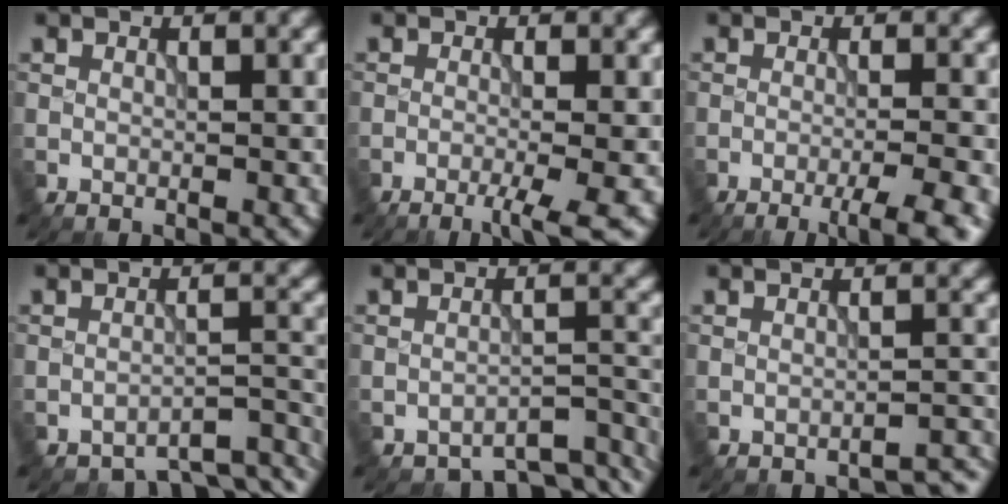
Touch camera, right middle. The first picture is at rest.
{"total": 3.0, "force": [-1.6, 0.1, 2.6], "torque": [-0.040, -0.002, -0.036]}
{"total": 4.3, "force": [-2.5, 0.5, 3.5], "torque": [-0.049, 0.000, -0.041]}
{"total": 4.4, "force": [-4.1, 1.0, 1.5], "torque": [-0.019, -0.012, -0.051]}
{"total": 4.5, "force": [-4.0, 1.2, 1.6], "torque": [-0.020, -0.013, -0.050]}
{"total": 1.8, "force": [-1.8, 0.1, 0.3], "torque": [0.003, 0.002, -0.026]}